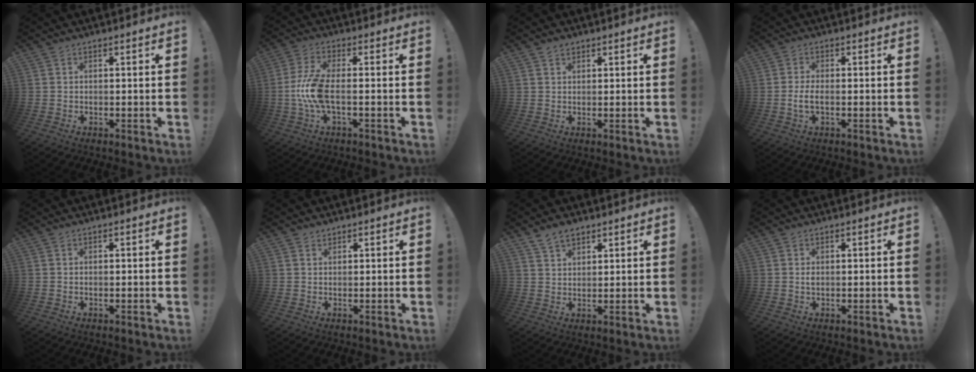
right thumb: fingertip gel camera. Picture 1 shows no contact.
{"total": 10.3, "force": [-1.9, 3.6, 9.5], "torque": [-0.192, -0.006, -0.033]}
{"total": 1.5, "force": [1.2, 0.8, 0.4], "torque": [0.000, -0.005, 0.021]}
{"total": 3.7, "force": [-1.0, 1.4, 3.3], "torque": [-0.069, 0.000, -0.019]}
{"total": 0.0}
{"total": 1.0, "force": [0.9, 0.4, 0.0], "torque": [0.009, -0.005, 0.016]}
{"total": 5.0, "force": [3.8, 2.7, 1.9], "torque": [-0.033, -0.016, 0.071]}
{"total": 1.1, "force": [0.0, 0.6, 1.0], "torque": [-0.011, -0.001, -0.003]}